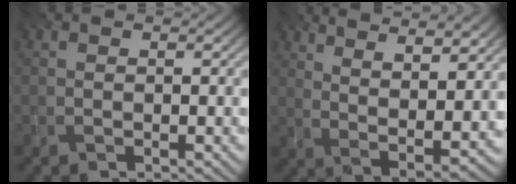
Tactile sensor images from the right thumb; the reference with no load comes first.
{"total": 11.8, "force": [7.4, 3.1, 8.6], "torque": [-0.148, 0.007, 0.111]}